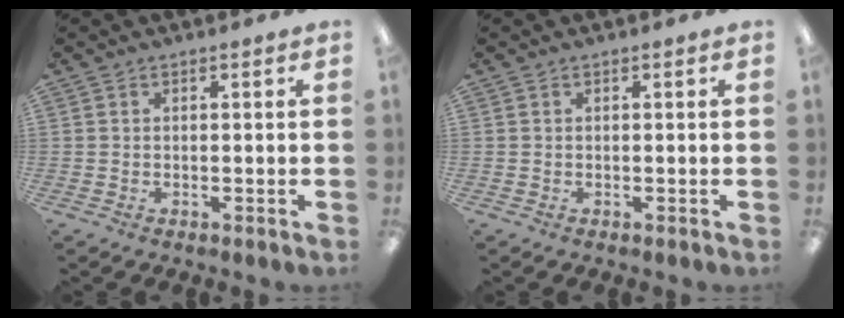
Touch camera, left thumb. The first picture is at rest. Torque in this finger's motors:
{"motor_torque": [0.00, 0.00, 0.00, 0.00, 0.00]}